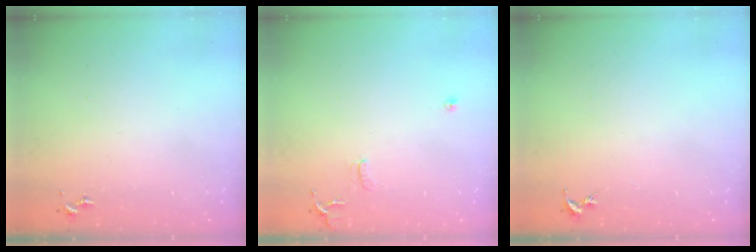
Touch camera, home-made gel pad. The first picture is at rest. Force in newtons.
{"total": 7.2, "press": 7.2, "slide": 0.8}
{"total": 0.0}